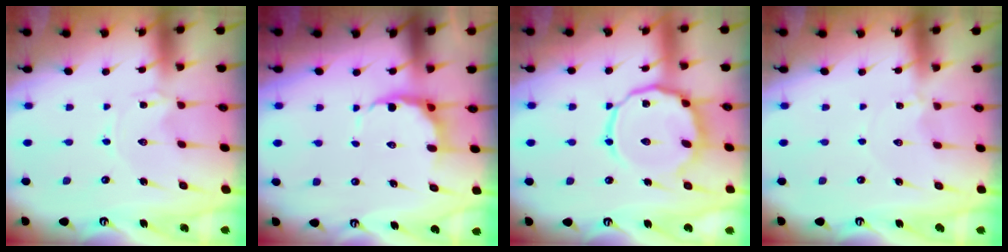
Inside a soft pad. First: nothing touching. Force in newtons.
{"total": 7.1, "press": 6.8, "slide": 2.0}
{"total": 12.2, "press": 12.1, "slide": 1.0}
{"total": 0.0}